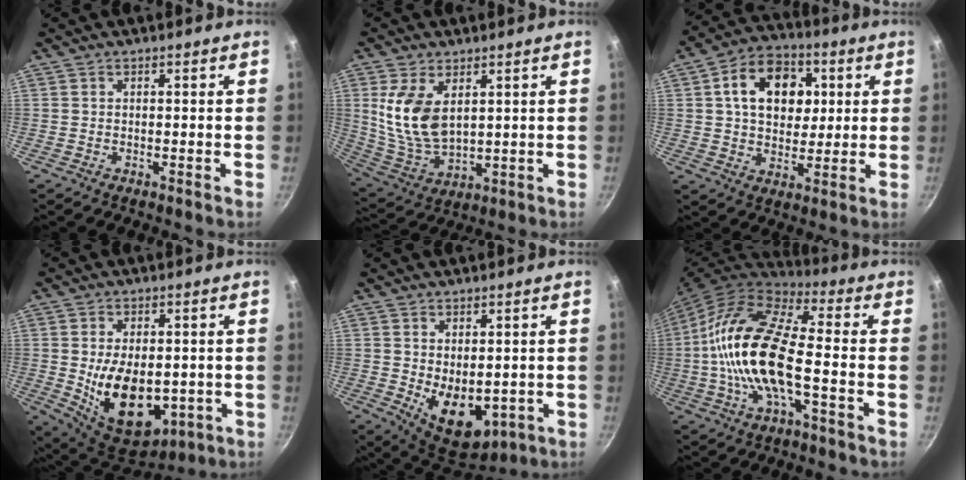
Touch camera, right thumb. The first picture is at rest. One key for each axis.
{"total": 12.4, "fx": 3.4, "fy": 7.1, "fz": 9.6, "tx": -0.183, "ty": -0.032, "tz": 0.081}
{"total": 14.9, "fx": 3.5, "fy": 10.9, "fz": 9.5, "tx": -0.111, "ty": 0.008, "tz": 0.048}
{"total": 15.9, "fx": -1.8, "fy": 9.9, "fz": 12.3, "tx": -0.171, "ty": -0.016, "tz": -0.002}
{"total": 10.4, "fx": -0.9, "fy": 6.6, "fz": 8.0, "tx": -0.096, "ty": -0.020, "tz": 0.009}
{"total": 19.1, "fx": -2.5, "fy": 7.5, "fz": 17.4, "tx": -0.333, "ty": 0.033, "tz": -0.064}